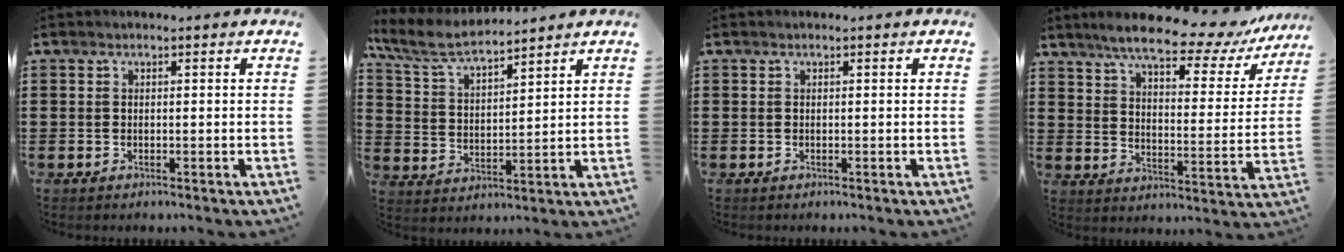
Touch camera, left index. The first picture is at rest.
{"total": 6.4, "force": [5.6, 1.0, 2.9], "torque": [-0.079, -0.023, 0.097]}
{"total": 0.0}
{"total": 10.4, "force": [8.7, 1.2, 5.5], "torque": [-0.116, -0.047, 0.143]}